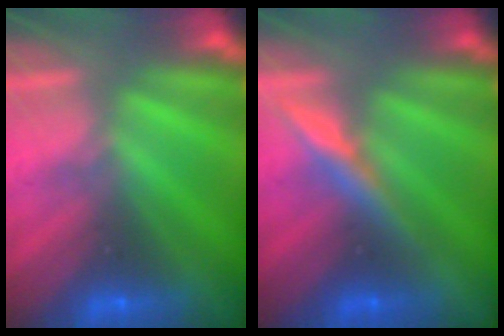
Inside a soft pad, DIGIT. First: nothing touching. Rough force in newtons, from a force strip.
{"total": 4.4}